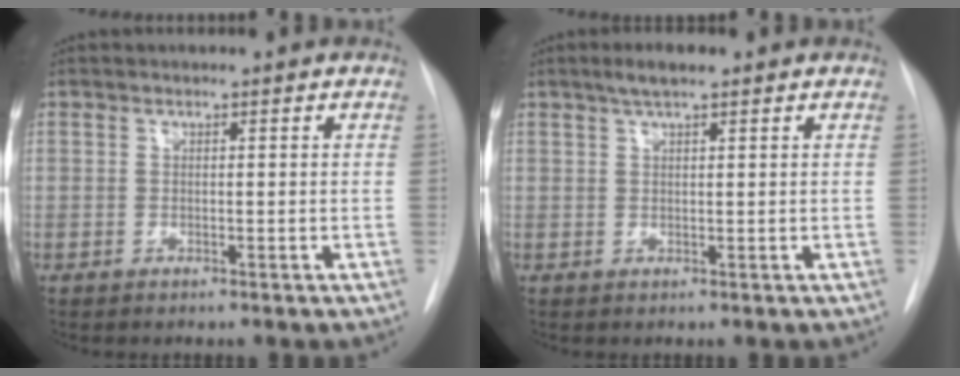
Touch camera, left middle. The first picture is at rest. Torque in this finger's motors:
{"motor_torque": [0.37, -0.32, 0.01, 0.03]}